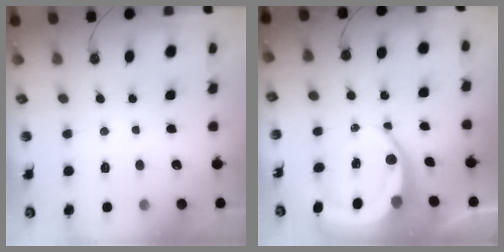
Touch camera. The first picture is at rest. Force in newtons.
{"total": 9.2, "press": 9.1, "slide": 1.0}